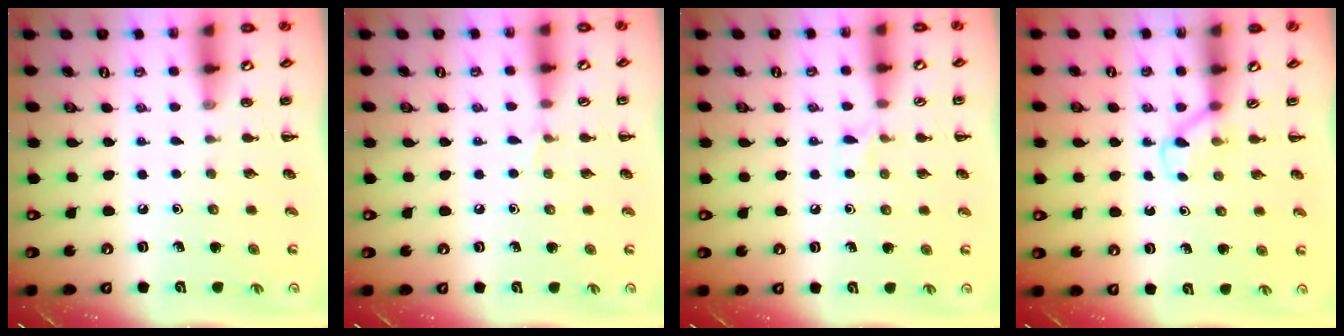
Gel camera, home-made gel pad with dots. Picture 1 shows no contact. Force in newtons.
{"total": 3.4, "press": 3.2, "slide": 1.3}
{"total": 4.0, "press": 3.6, "slide": 1.6}
{"total": 3.0, "press": 2.8, "slide": 1.1}